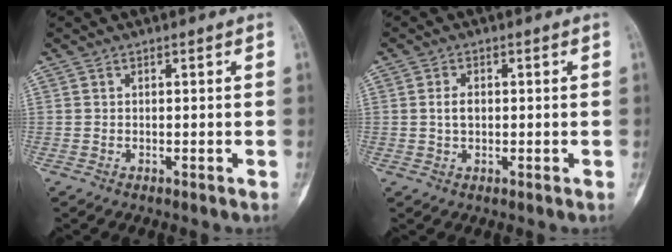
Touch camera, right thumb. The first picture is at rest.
{"total": 2.4, "force": [0.1, 1.6, 1.9], "torque": [-0.031, 0.005, 0.000]}